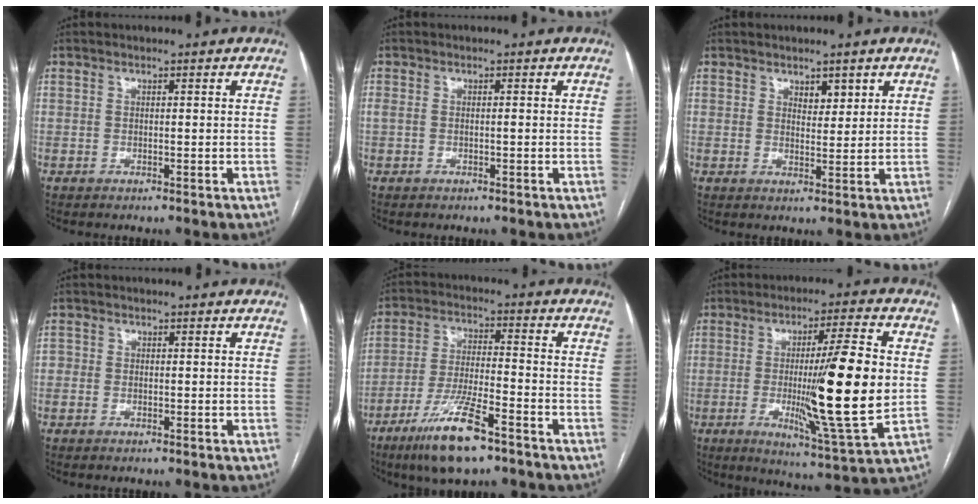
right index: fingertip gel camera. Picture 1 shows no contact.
{"total": 1.1, "force": [0.0, 0.5, 0.9], "torque": [-0.032, 0.009, 0.005]}
{"total": 2.7, "force": [1.7, 1.3, 1.6], "torque": [-0.021, -0.002, 0.033]}
{"total": 1.2, "force": [-0.1, 1.1, 0.5], "torque": [-0.003, 0.006, -0.003]}
{"total": 11.7, "force": [-7.4, 1.9, 8.8], "torque": [-0.179, -0.022, -0.132]}
{"total": 17.6, "force": [-0.7, 0.2, 17.5], "torque": [-0.283, -0.023, -0.011]}